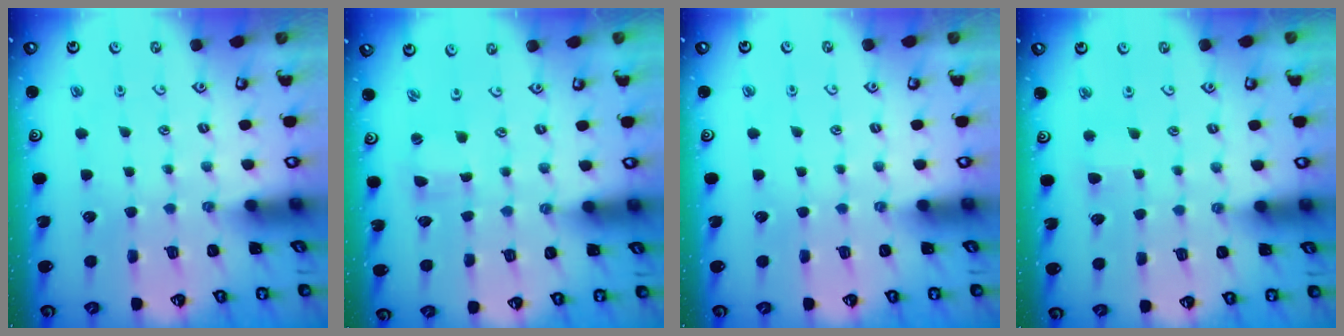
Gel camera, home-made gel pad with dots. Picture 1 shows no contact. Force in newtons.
{"total": 0.9, "press": 0.9, "slide": 0.0}
{"total": 0.0}
{"total": 2.5, "press": 2.4, "slide": 0.7}